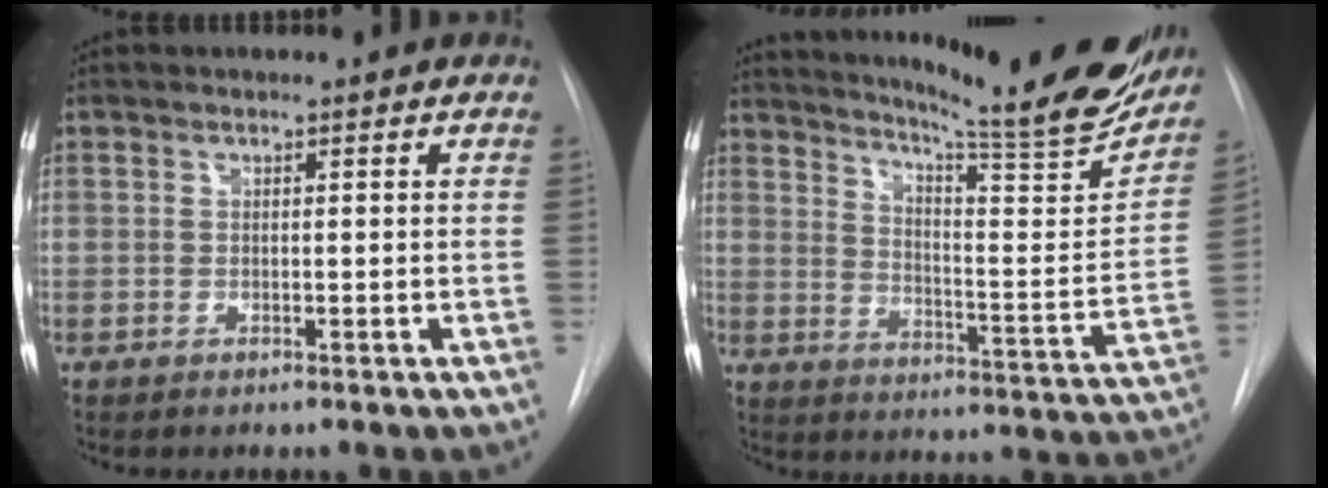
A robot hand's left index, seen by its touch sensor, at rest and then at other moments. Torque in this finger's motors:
{"motor_torque": [-0.05, -0.83, -0.73, 0.03]}